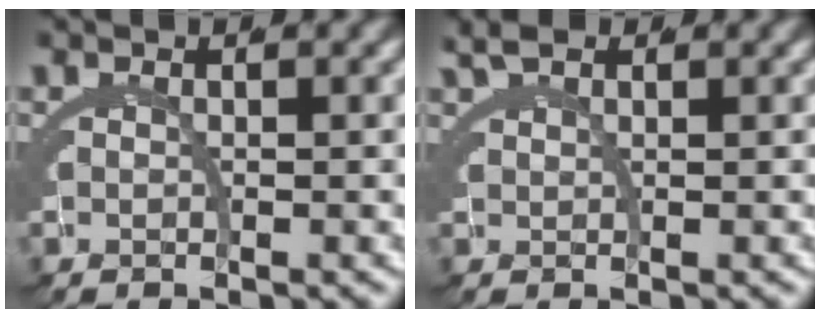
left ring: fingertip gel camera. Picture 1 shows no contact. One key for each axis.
{"total": 3.0, "fx": 2.3, "fy": 1.3, "fz": 1.4, "tx": -0.024, "ty": 0.014, "tz": 0.031}